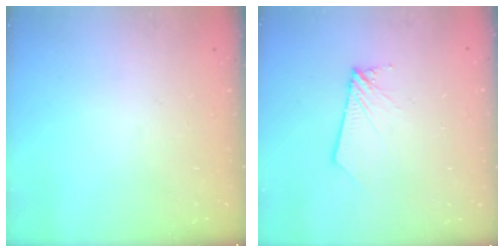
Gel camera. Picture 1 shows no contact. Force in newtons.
{"total": 2.8, "press": 2.8, "slide": 0.3}